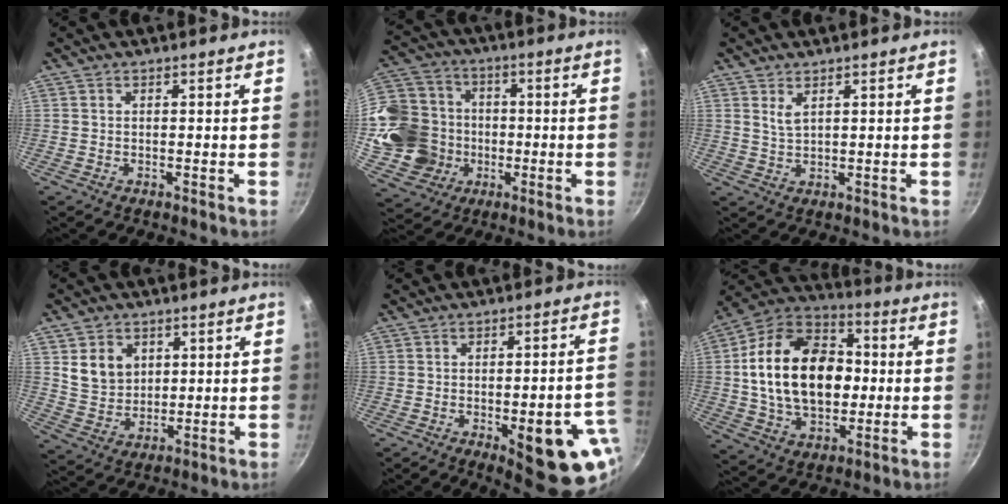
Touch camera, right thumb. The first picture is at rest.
{"total": 17.5, "force": [-2.1, 15.6, 7.5], "torque": [-0.137, 0.031, -0.031]}
{"total": 2.4, "force": [1.3, 1.0, 1.8], "torque": [-0.034, -0.012, 0.029]}
{"total": 8.1, "force": [2.5, 6.5, 4.0], "torque": [-0.050, -0.014, 0.055]}
{"total": 18.5, "force": [-6.4, 6.8, 16.0], "torque": [-0.145, 0.013, -0.074]}
{"total": 23.2, "force": [0.9, 15.8, 17.0], "torque": [-0.261, 0.028, 0.009]}